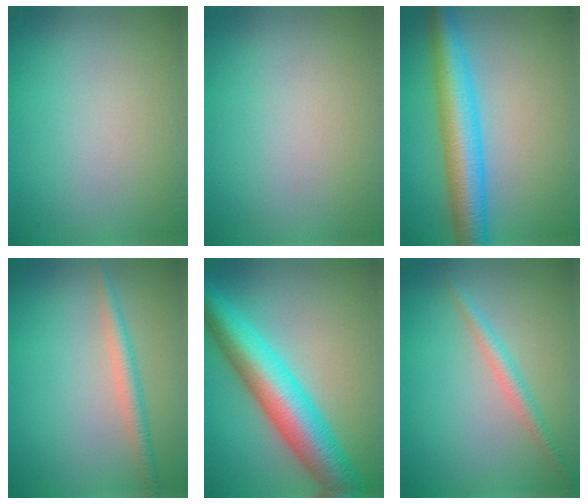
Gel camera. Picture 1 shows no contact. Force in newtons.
{"total": 0.0}
{"total": 6.8, "press": 6.8, "slide": 0.0}
{"total": 2.2, "press": 2.2, "slide": 0.0}
{"total": 9.5, "press": 9.5, "slide": 0.2}
{"total": 1.9, "press": 1.9, "slide": 0.1}